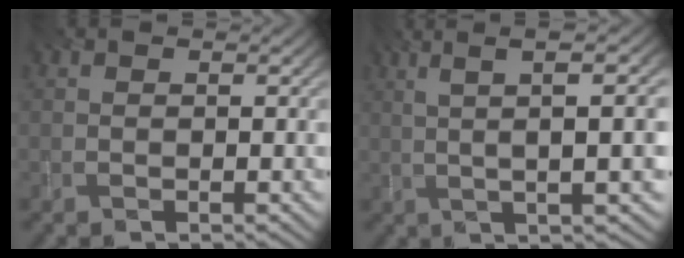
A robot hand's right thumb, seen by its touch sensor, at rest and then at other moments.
{"total": 9.5, "force": [2.9, 1.1, 9.0], "torque": [-0.132, 0.032, 0.044]}